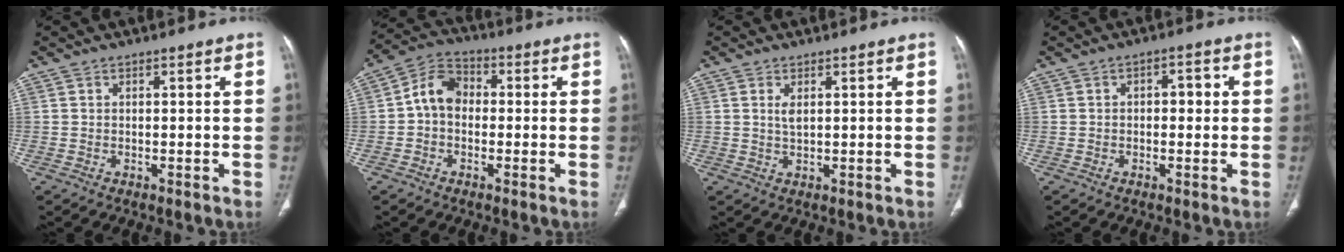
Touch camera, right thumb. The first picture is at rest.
{"total": 7.3, "force": [-0.4, 5.5, 4.7], "torque": [-0.065, 0.025, -0.021]}
{"total": 1.9, "force": [0.7, 0.8, 1.6], "torque": [-0.033, -0.004, 0.018]}
{"total": 3.0, "force": [0.1, 1.8, 2.5], "torque": [-0.017, 0.011, -0.003]}